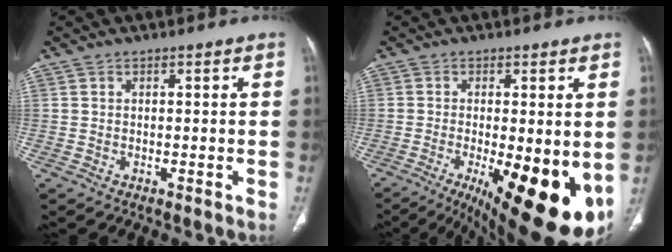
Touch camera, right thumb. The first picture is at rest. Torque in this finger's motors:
{"motor_torque": [0.99, 4.02, 0.95, 0.59, 0.32]}